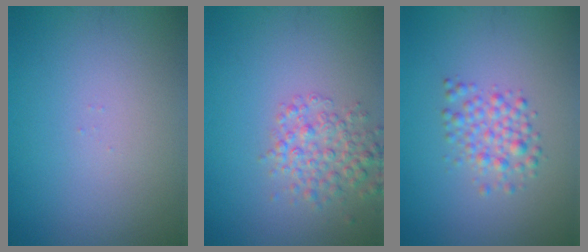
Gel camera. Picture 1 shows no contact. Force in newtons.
{"total": 3.4, "press": 3.4, "slide": 0.1}
{"total": 2.5, "press": 2.5, "slide": 0.0}